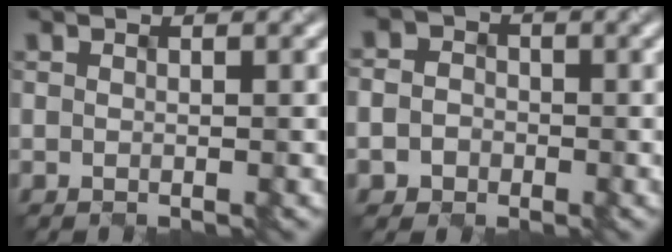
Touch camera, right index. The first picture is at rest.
{"total": 2.5, "force": [-1.1, 2.3, 0.1], "torque": [0.008, 0.006, -0.028]}